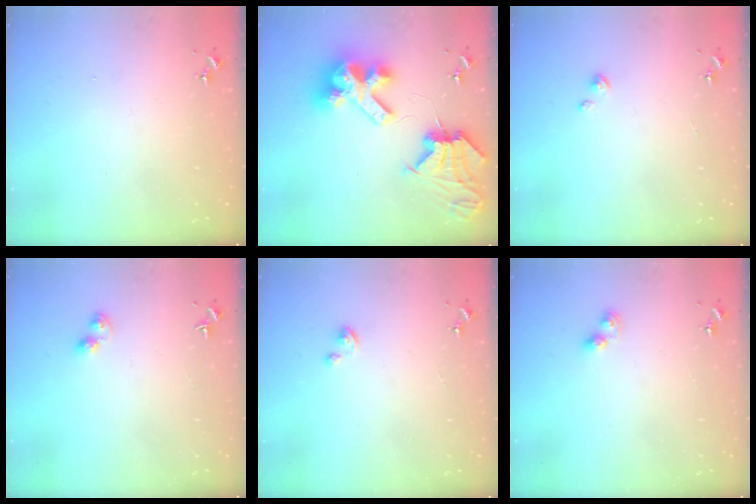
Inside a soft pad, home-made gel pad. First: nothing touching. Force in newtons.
{"total": 18.6, "press": 18.5, "slide": 2.3}
{"total": 2.2, "press": 2.2, "slide": 0.3}
{"total": 3.7, "press": 3.7, "slide": 0.4}
{"total": 1.4, "press": 1.4, "slide": 0.1}
{"total": 2.8, "press": 2.8, "slide": 0.5}